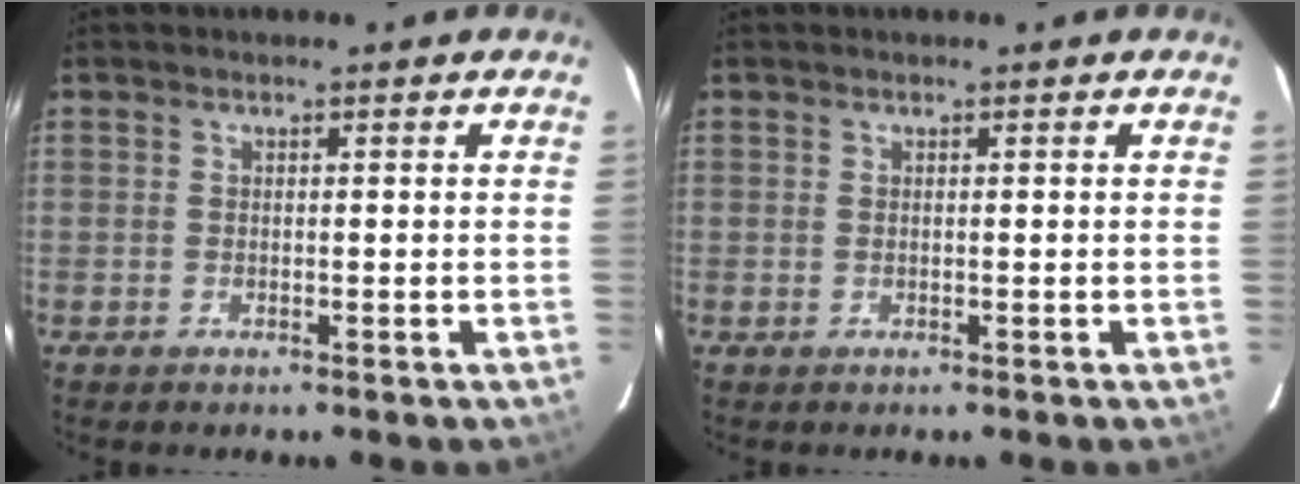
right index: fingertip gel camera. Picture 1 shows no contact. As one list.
[{"total": 0.0}]